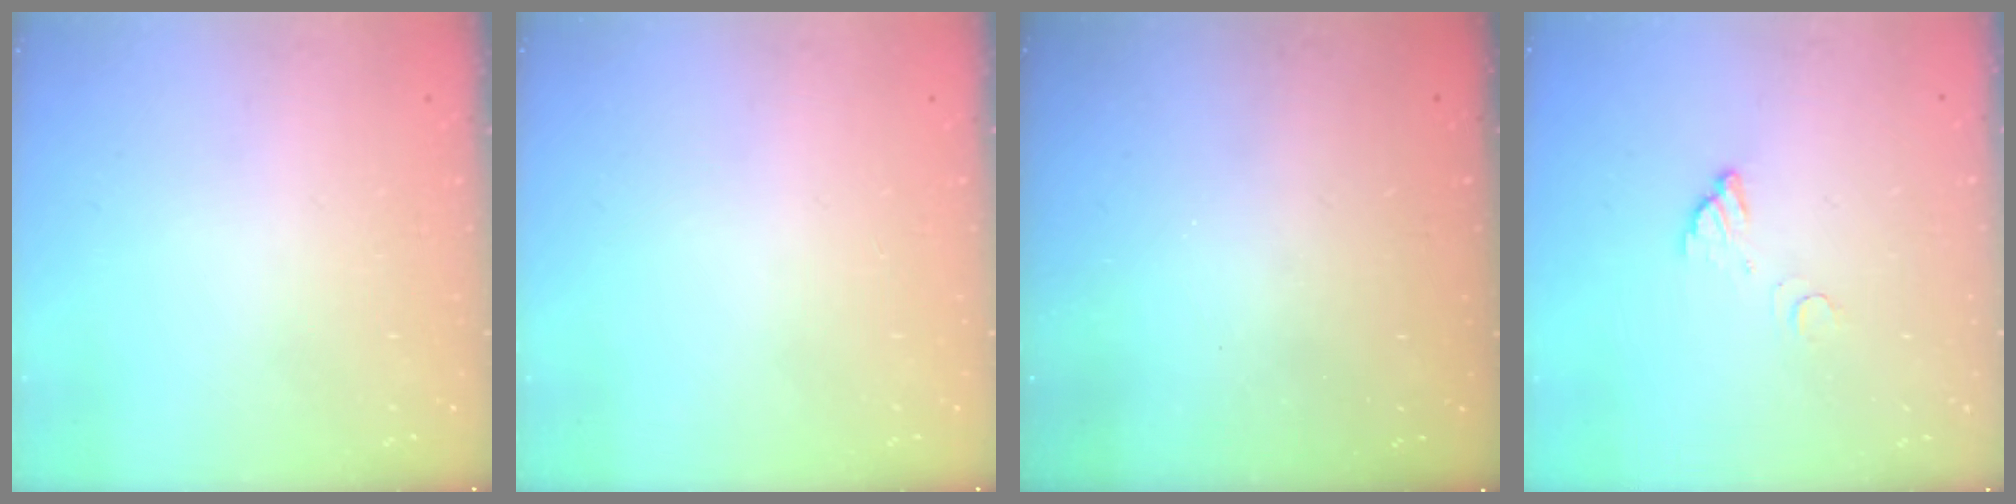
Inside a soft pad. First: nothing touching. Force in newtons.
{"total": 0.0}
{"total": 3.0, "press": 2.9, "slide": 0.8}
{"total": 3.5, "press": 3.5, "slide": 0.2}